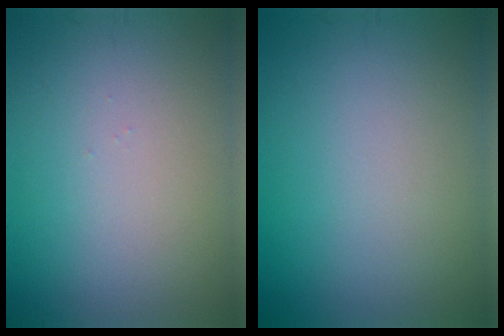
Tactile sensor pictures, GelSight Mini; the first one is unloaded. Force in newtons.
{"total": 0.0}